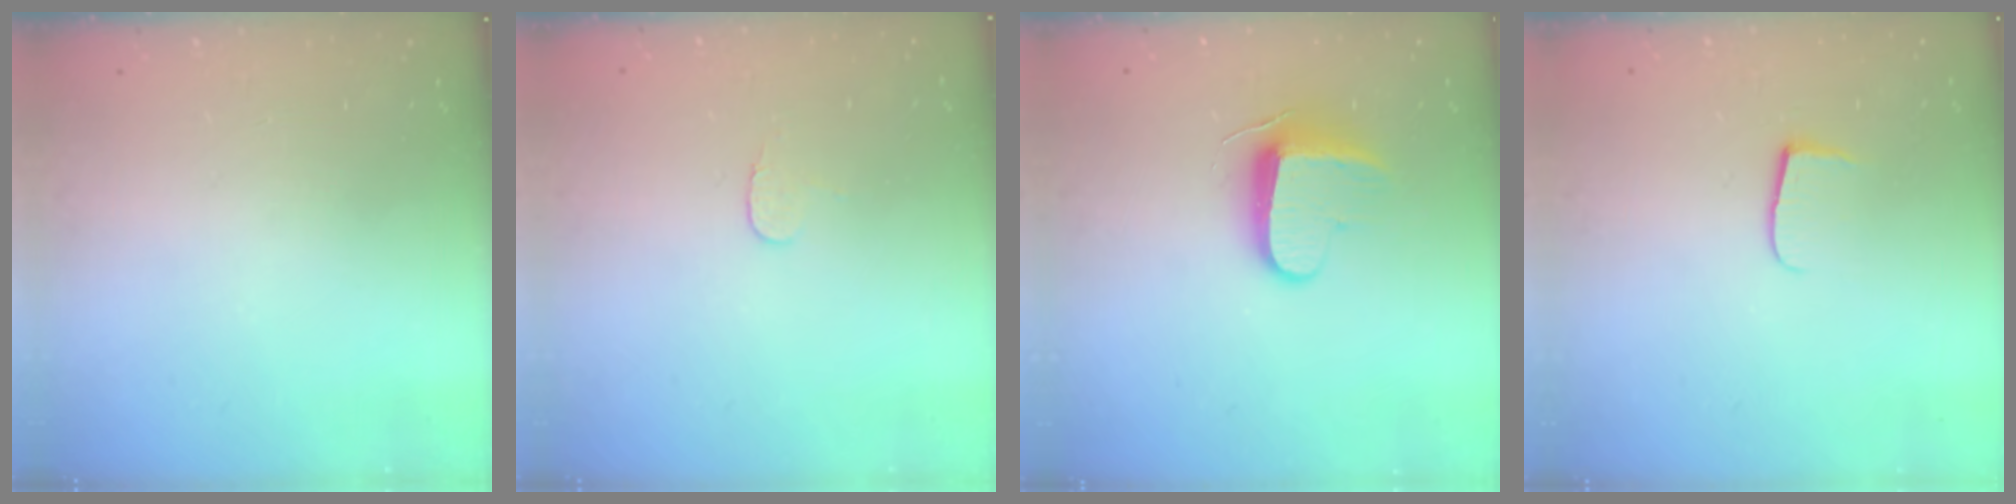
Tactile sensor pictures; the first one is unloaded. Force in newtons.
{"total": 4.3, "press": 4.3, "slide": 0.3}
{"total": 8.9, "press": 8.9, "slide": 0.8}
{"total": 5.2, "press": 5.2, "slide": 0.7}